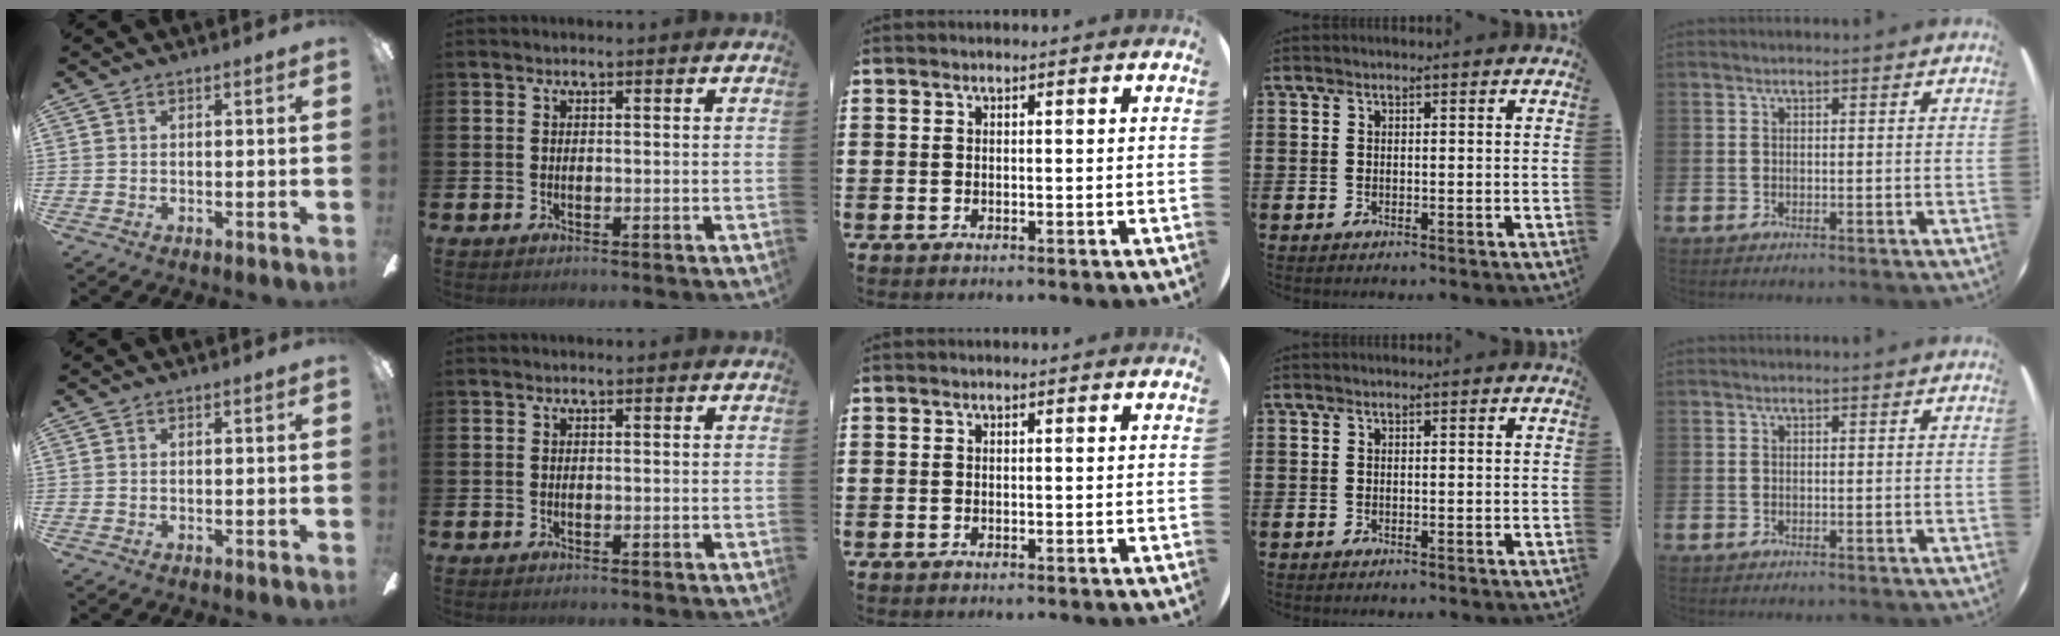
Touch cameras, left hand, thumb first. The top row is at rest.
{}